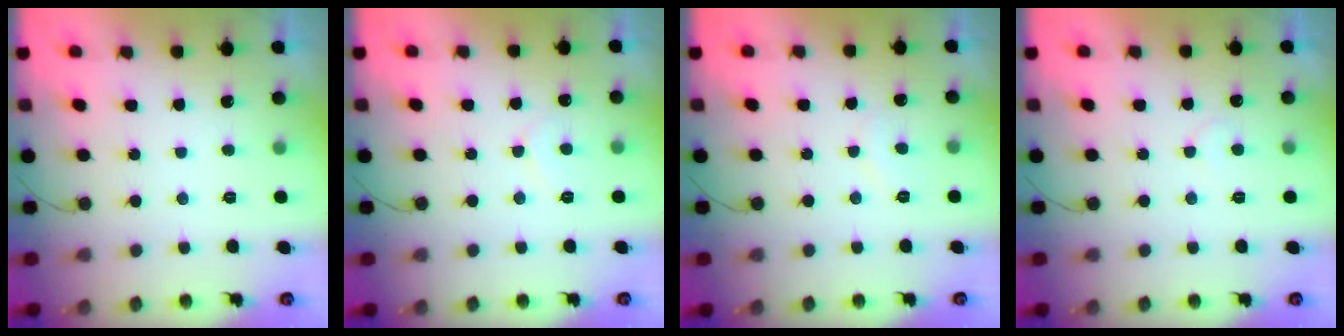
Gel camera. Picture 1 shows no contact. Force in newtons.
{"total": 5.1, "press": 5.1, "slide": 0.3}
{"total": 5.2, "press": 5.1, "slide": 0.4}
{"total": 5.4, "press": 5.4, "slide": 0.3}